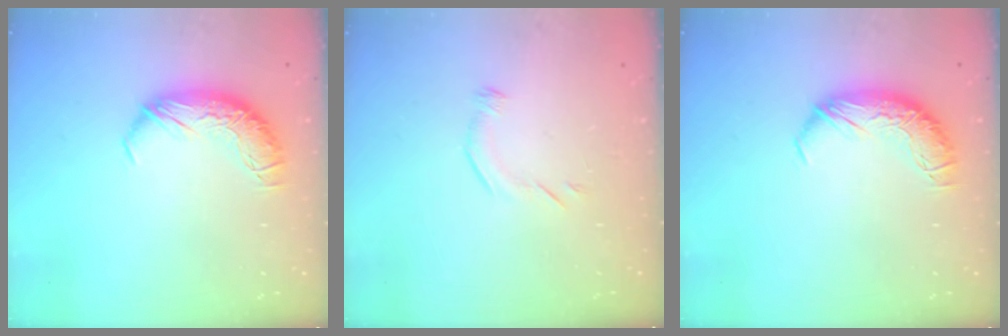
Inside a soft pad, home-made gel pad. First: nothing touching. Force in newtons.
{"total": 5.1, "press": 5.0, "slide": 0.6}
{"total": 0.0}